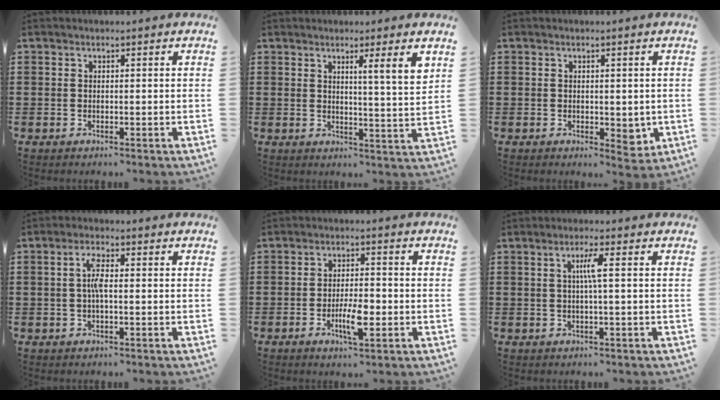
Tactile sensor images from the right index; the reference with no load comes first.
{"total": 4.6, "force": [2.6, -0.6, 3.8], "torque": [-0.072, -0.008, 0.040]}
{"total": 2.3, "force": [0.1, 1.7, 1.6], "torque": [-0.024, 0.002, 0.002]}
{"total": 3.3, "force": [-0.2, 0.9, 3.2], "torque": [-0.067, -0.001, -0.007]}
{"total": 5.6, "force": [-1.9, 1.7, 5.0], "torque": [-0.096, 0.000, -0.035]}
{"total": 3.1, "force": [0.3, -0.2, 3.0], "torque": [-0.059, -0.003, 0.000]}